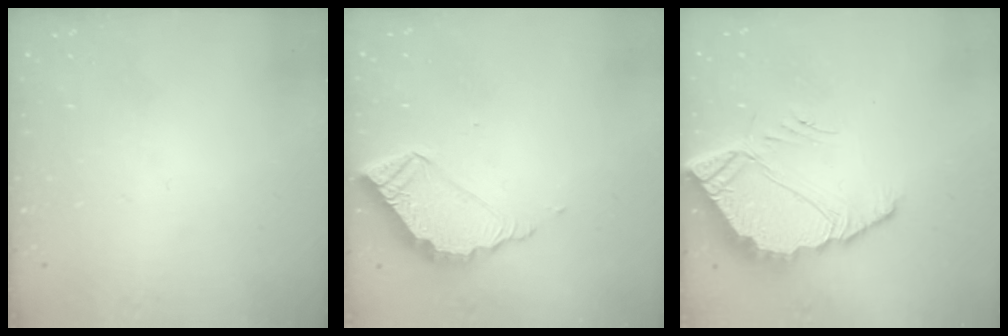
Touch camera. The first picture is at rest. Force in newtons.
{"total": 7.8, "press": 7.8, "slide": 0.4}
{"total": 7.6, "press": 7.5, "slide": 0.6}